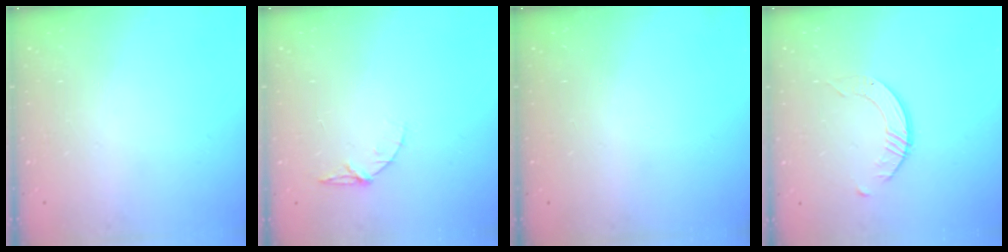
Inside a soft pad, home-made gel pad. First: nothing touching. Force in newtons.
{"total": 5.2, "press": 5.1, "slide": 0.6}
{"total": 0.0}
{"total": 1.6, "press": 1.6, "slide": 0.2}